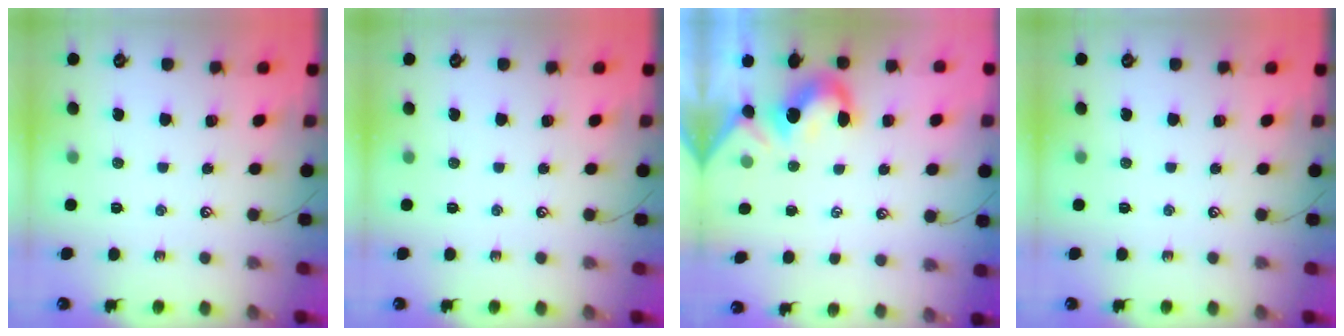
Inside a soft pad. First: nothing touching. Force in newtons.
{"total": 0.0}
{"total": 1.5, "press": 1.2, "slide": 0.9}
{"total": 0.0}